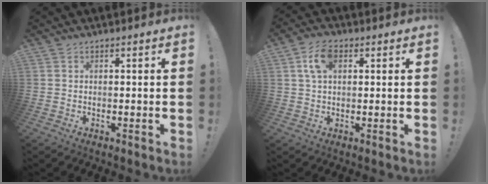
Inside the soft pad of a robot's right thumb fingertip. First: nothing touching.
{"total": 7.6, "force": [2.5, 4.5, 5.6], "torque": [-0.098, 0.009, 0.047]}